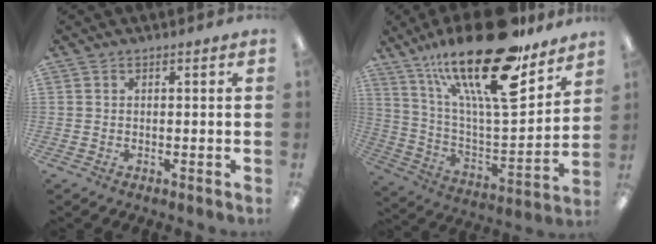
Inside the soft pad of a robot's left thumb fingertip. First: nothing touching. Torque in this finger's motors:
{"motor_torque": [1.22, 0.39, 1.96, -0.81, 0.26]}